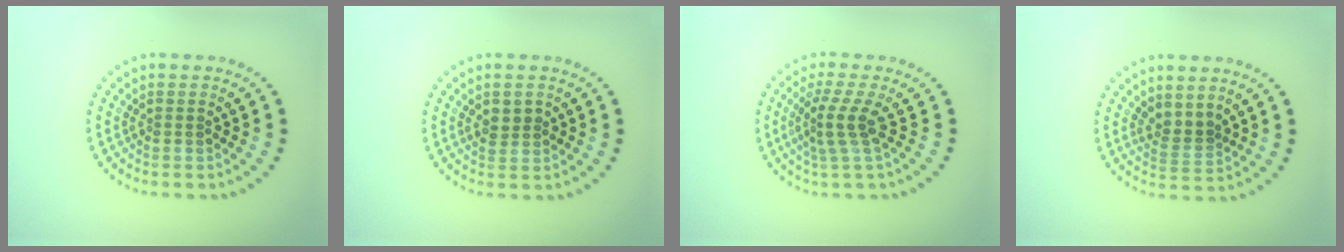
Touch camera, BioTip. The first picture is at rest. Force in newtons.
{"total": 1.5, "press": 1.5, "slide": 0.3}
{"total": 2.9, "press": 2.0, "slide": 2.1}
{"total": 1.7, "press": 1.1, "slide": 1.3}